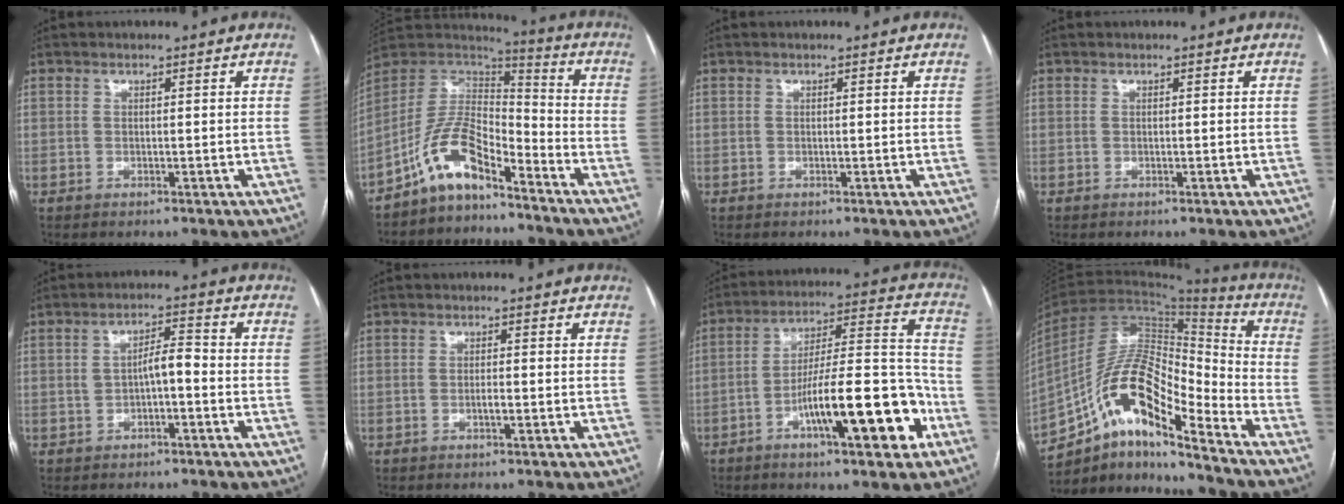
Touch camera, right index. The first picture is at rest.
{"total": 10.5, "force": [-7.4, 4.5, 5.9], "torque": [-0.118, 0.039, -0.140]}
{"total": 0.0}
{"total": 0.0}
{"total": 4.1, "force": [-0.6, 1.5, 3.8], "torque": [-0.065, 0.019, -0.008]}
{"total": 1.0, "force": [-0.4, 0.2, 0.9], "torque": [-0.017, 0.001, -0.005]}
{"total": 17.2, "force": [-7.3, 3.1, 15.2], "torque": [-0.242, 0.016, -0.107]}
{"total": 16.1, "force": [-10.2, 4.2, 11.7], "torque": [-0.213, 0.044, -0.174]}